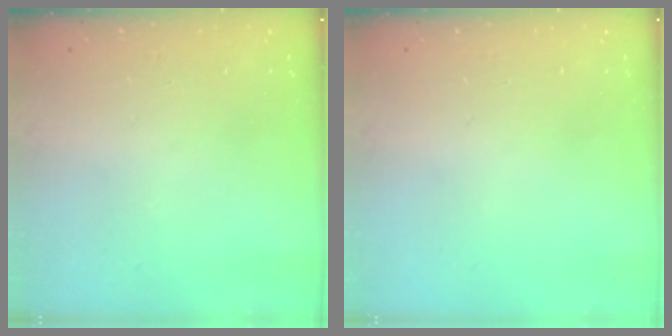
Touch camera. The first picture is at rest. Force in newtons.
{"total": 0.0}